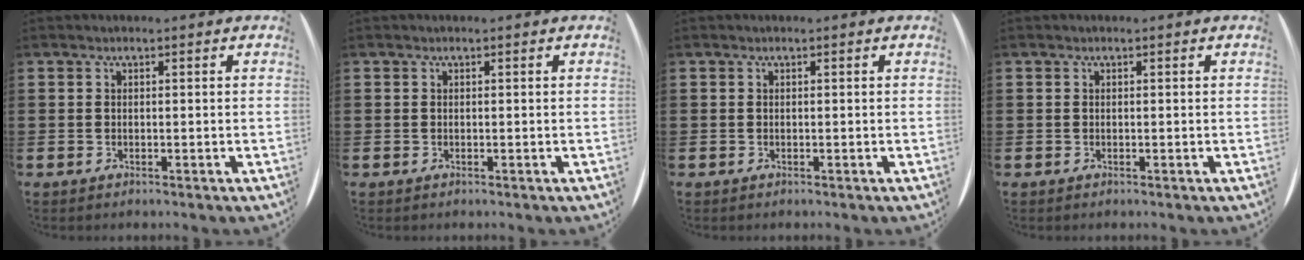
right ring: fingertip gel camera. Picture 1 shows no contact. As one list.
[{"total": 0.0}, {"total": 0.0}, {"total": 0.0}]